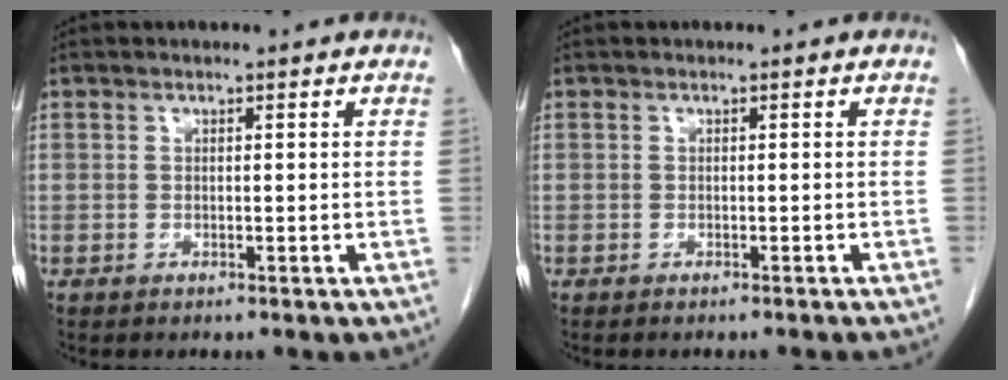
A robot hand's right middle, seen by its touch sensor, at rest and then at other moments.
{"total": 2.4, "force": [-2.1, -0.3, 1.0], "torque": [-0.015, 0.002, -0.025]}